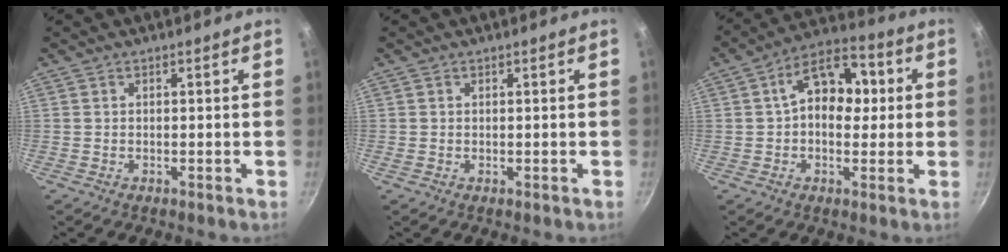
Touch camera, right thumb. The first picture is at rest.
{"total": 0.0}
{"total": 13.1, "force": [1.9, 8.8, 9.5], "torque": [-0.091, 0.023, 0.011]}